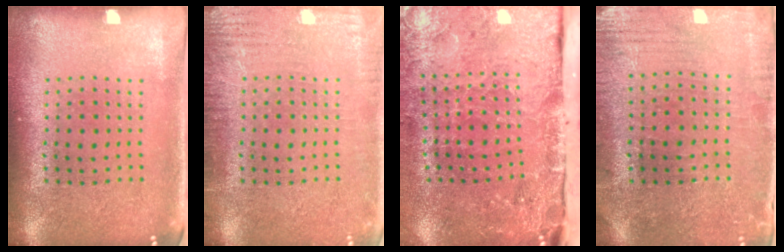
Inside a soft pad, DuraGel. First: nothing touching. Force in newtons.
{"total": 2.9, "press": 2.9, "slide": 0.4}
{"total": 3.9, "press": 3.4, "slide": 1.8}
{"total": 0.5, "press": 0.3, "slide": 0.4}